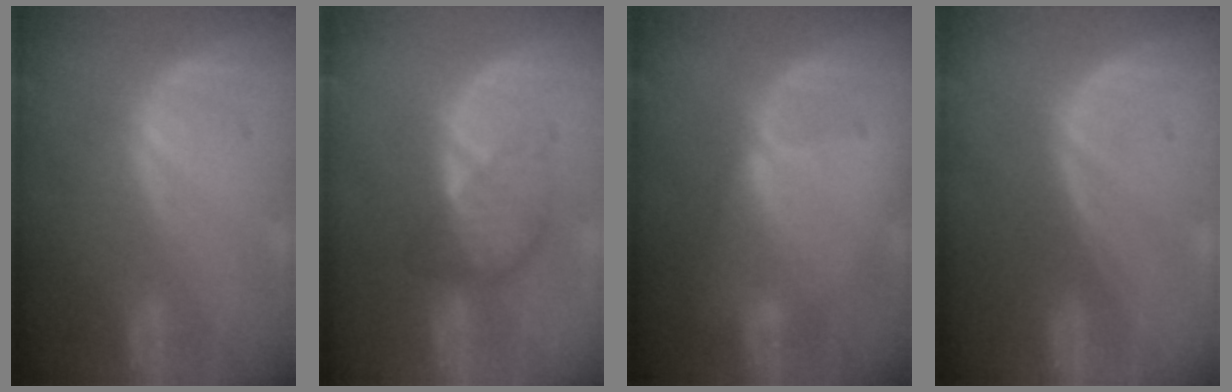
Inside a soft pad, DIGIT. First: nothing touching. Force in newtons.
{"total": 4.6, "press": 4.2, "slide": 2.0}
{"total": 2.4, "press": 2.4, "slide": 0.2}
{"total": 0.0}